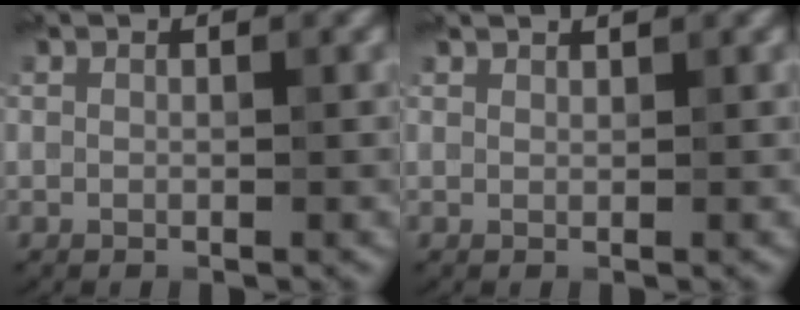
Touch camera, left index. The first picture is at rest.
{"total": 1.3, "force": [1.0, -0.5, -0.6], "torque": [0.011, 0.007, 0.020]}